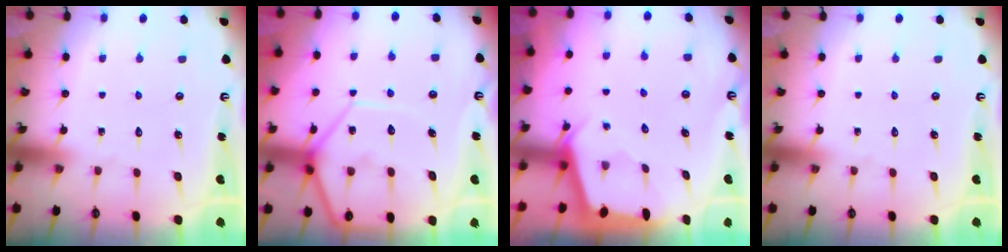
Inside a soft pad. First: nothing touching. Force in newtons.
{"total": 11.6, "press": 11.5, "slide": 0.9}
{"total": 2.0, "press": 2.0, "slide": 0.3}
{"total": 0.0}